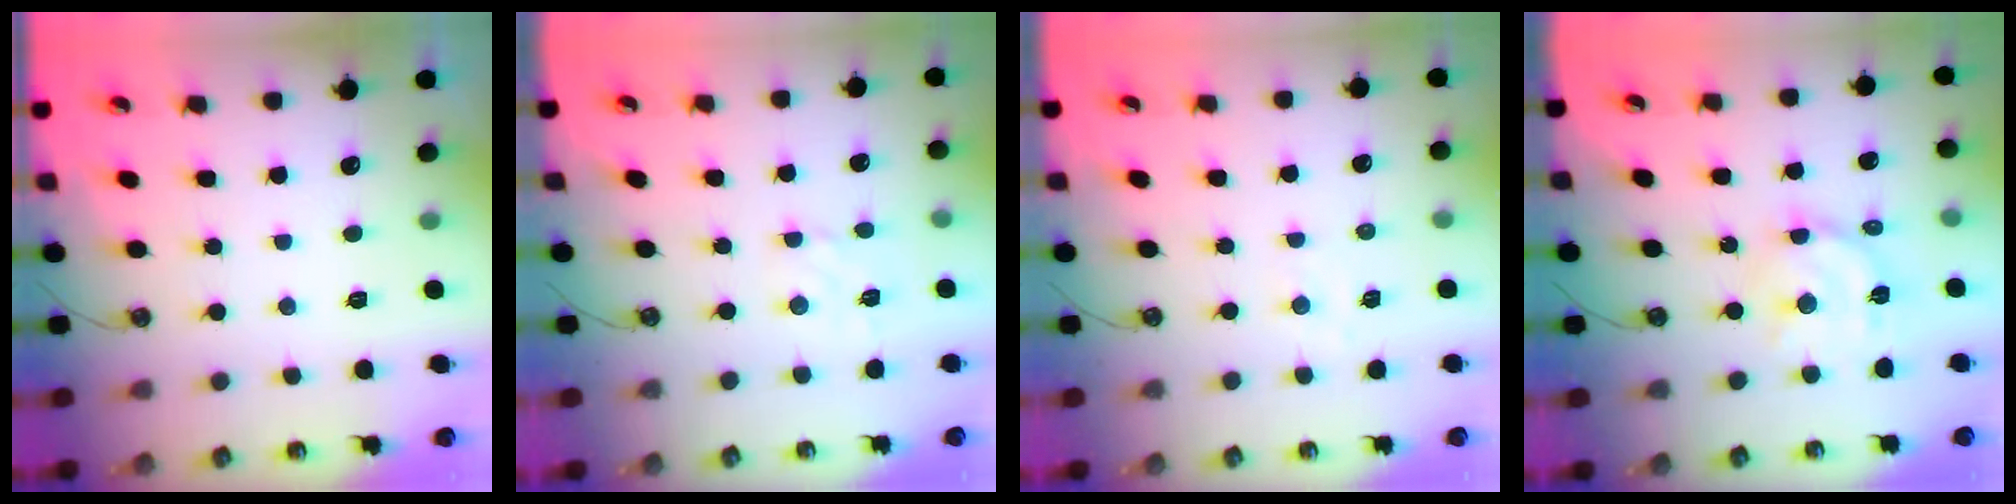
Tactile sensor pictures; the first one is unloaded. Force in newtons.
{"total": 3.0, "press": 3.0, "slide": 0.5}
{"total": 4.2, "press": 4.2, "slide": 0.5}
{"total": 12.6, "press": 12.5, "slide": 1.2}